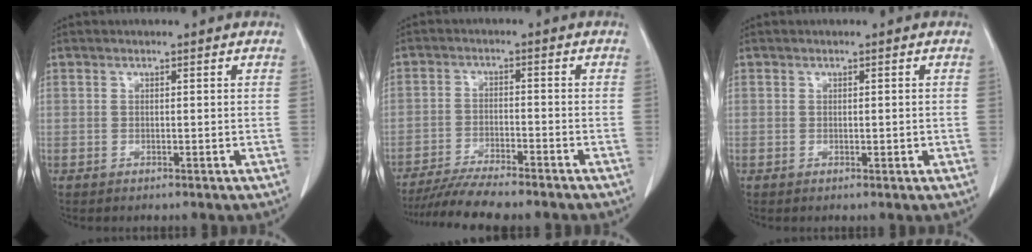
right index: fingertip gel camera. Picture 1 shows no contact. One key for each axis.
{"total": 10.3, "fx": -9.0, "fy": 0.8, "fz": 4.9, "tx": -0.076, "ty": -0.019, "tz": -0.142}
{"total": 0.8, "fx": 0.0, "fy": 0.5, "fz": 0.6, "tx": -0.008, "ty": 0.000, "tz": 0.004}